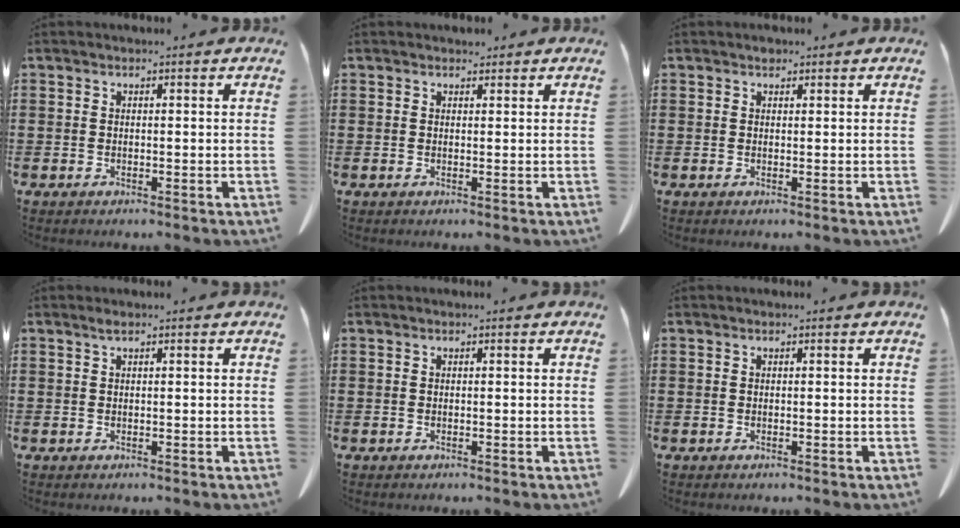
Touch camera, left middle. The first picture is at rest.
{"total": 1.0, "force": [0.9, 0.4, 0.2], "torque": [0.003, -0.002, 0.017]}
{"total": 0.9, "force": [0.7, 0.5, 0.2], "torque": [0.002, 0.000, 0.011]}
{"total": 0.8, "force": [0.4, 0.0, 0.7], "torque": [-0.014, 0.000, 0.008]}
{"total": 0.0}
{"total": 0.0}